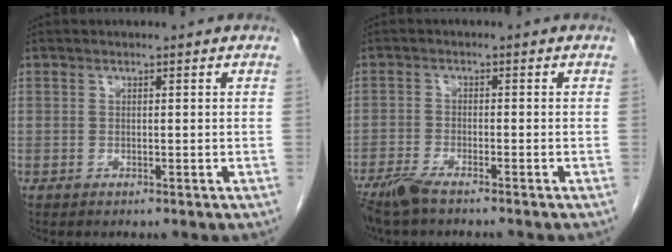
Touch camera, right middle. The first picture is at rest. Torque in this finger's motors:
{"motor_torque": [-0.01, 0.04, 0.03, 0.02]}